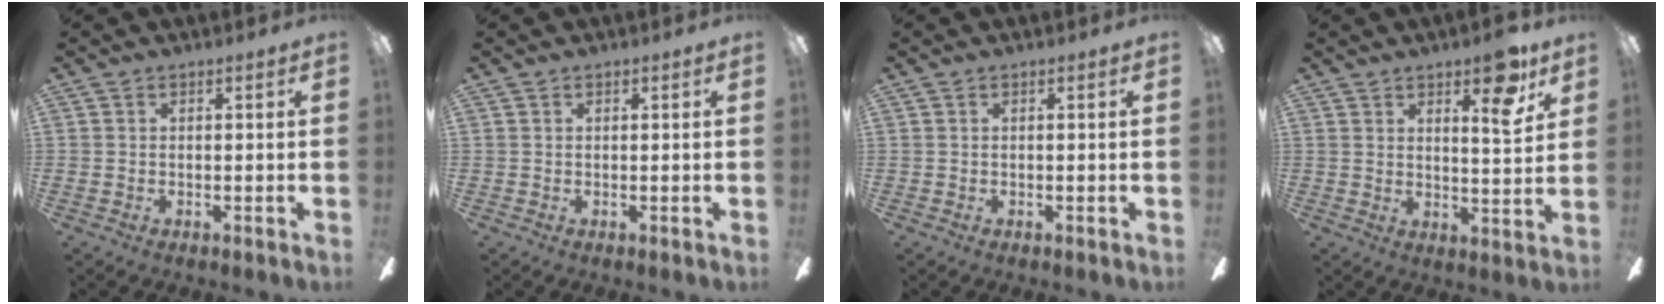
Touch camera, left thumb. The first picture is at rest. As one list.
[{"total": 0.0}, {"total": 0.0}, {"total": 9.2, "force": [5.8, 2.8, 6.5], "torque": [-0.077, -0.033, 0.089]}]